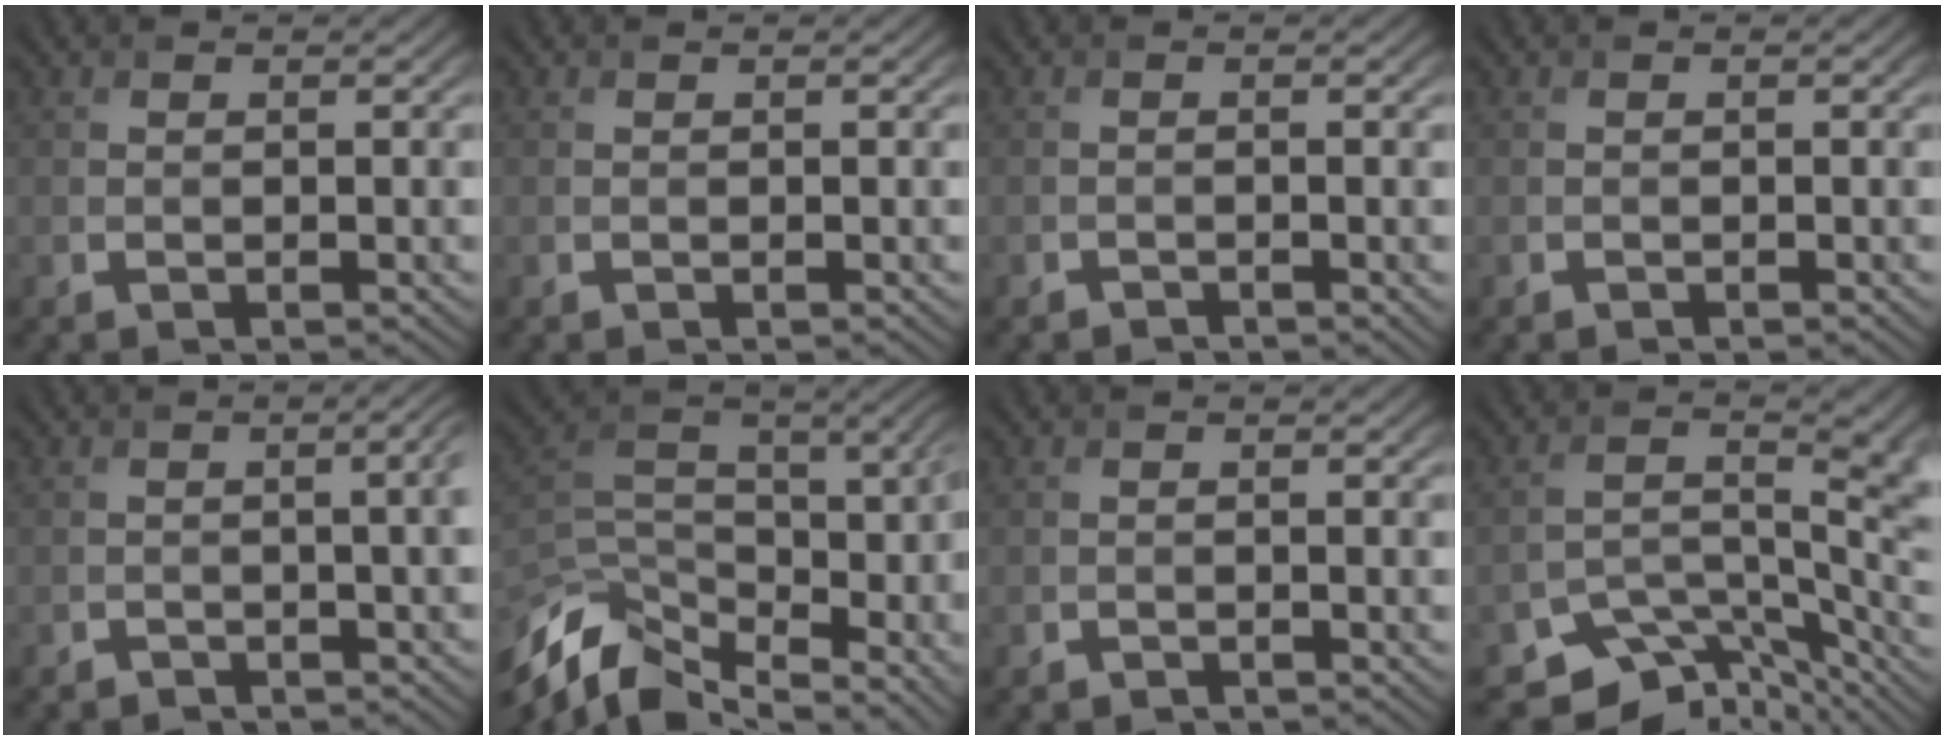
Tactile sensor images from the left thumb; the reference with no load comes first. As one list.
[{"total": 0.0}, {"total": 1.1, "force": [-0.8, 0.3, 0.7], "torque": [-0.010, -0.001, -0.017]}, {"total": 0.0}, {"total": 3.0, "force": [-1.2, 1.0, 2.6], "torque": [-0.024, 0.004, -0.027]}, {"total": 13.4, "force": [-5.0, 6.9, 10.4], "torque": [-0.242, -0.015, -0.074]}, {"total": 0.6, "force": [-0.6, 0.1, 0.1], "torque": [-0.002, -0.001, -0.013]}, {"total": 8.4, "force": [-5.2, 4.2, 5.1], "torque": [-0.070, -0.030, -0.091]}]